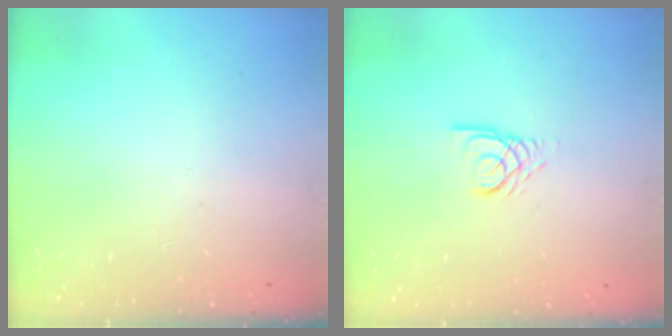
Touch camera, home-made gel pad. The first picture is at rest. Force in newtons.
{"total": 3.0, "press": 2.9, "slide": 0.3}